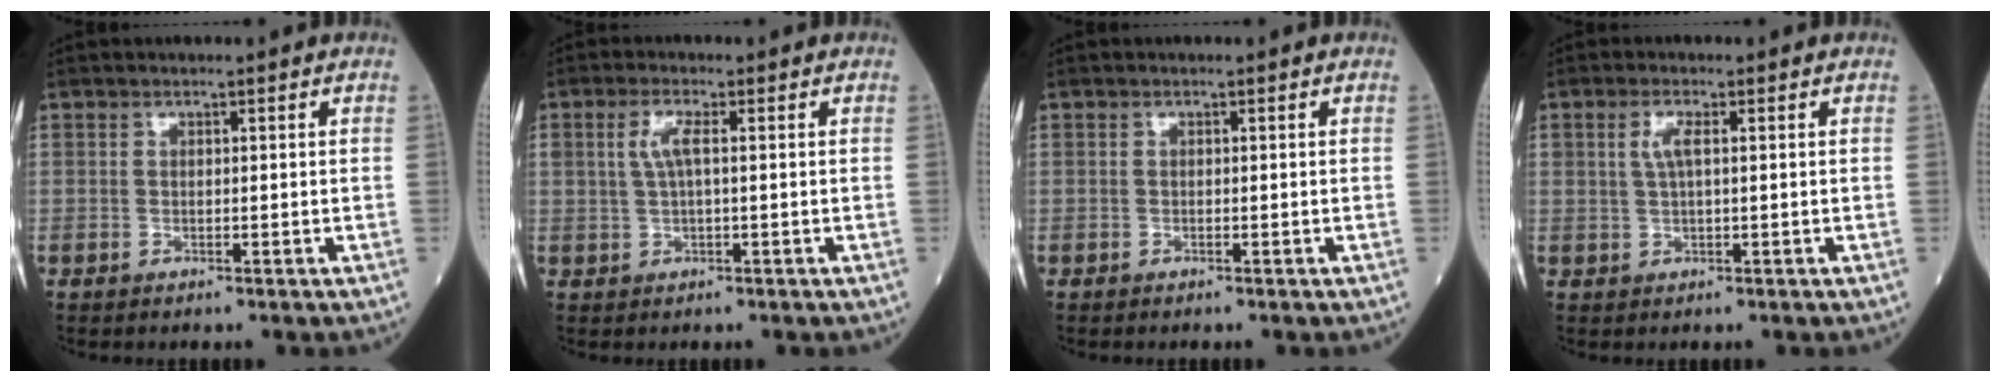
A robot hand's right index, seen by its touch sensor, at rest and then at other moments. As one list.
[{"total": 3.0, "force": [0.6, 0.7, 2.8], "torque": [-0.063, 0.007, 0.014]}, {"total": 0.0}, {"total": 2.5, "force": [0.7, 0.6, 2.3], "torque": [-0.051, 0.005, 0.015]}]